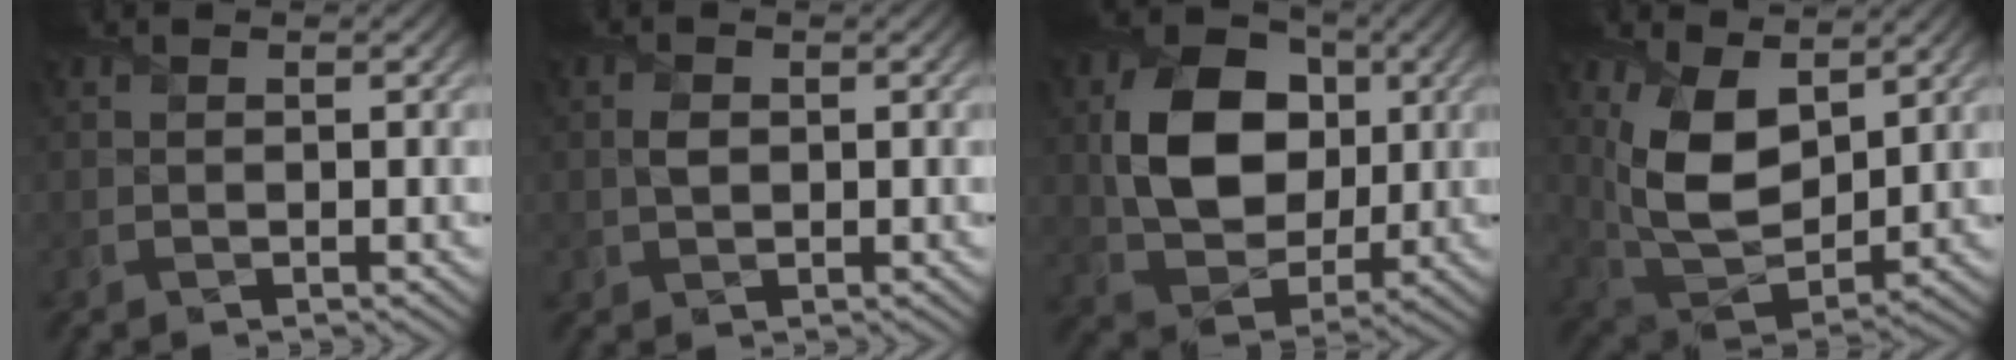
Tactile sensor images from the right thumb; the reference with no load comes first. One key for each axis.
{"total": 1.7, "fx": 0.1, "fy": 1.3, "fz": 1.1, "tx": -0.029, "ty": 0.001, "tz": 0.002}
{"total": 11.8, "fx": 1.8, "fy": 8.8, "fz": 7.7, "tx": -0.161, "ty": -0.001, "tz": 0.035}
{"total": 10.9, "fx": 4.3, "fy": 6.3, "fz": 7.8, "tx": -0.181, "ty": -0.011, "tz": 0.083}